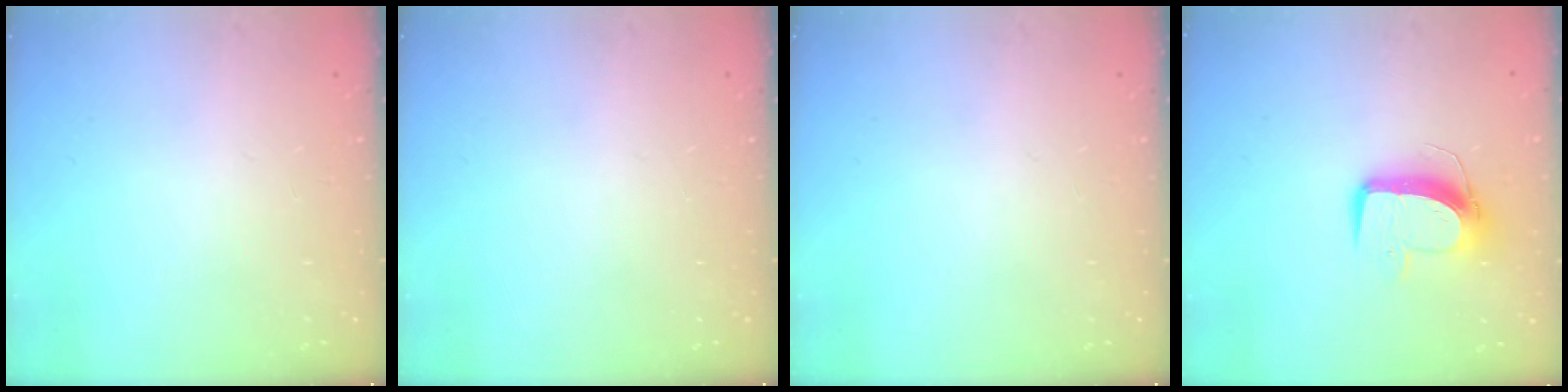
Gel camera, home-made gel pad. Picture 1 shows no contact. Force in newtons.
{"total": 0.0}
{"total": 0.0}
{"total": 9.8, "press": 9.8, "slide": 0.5}